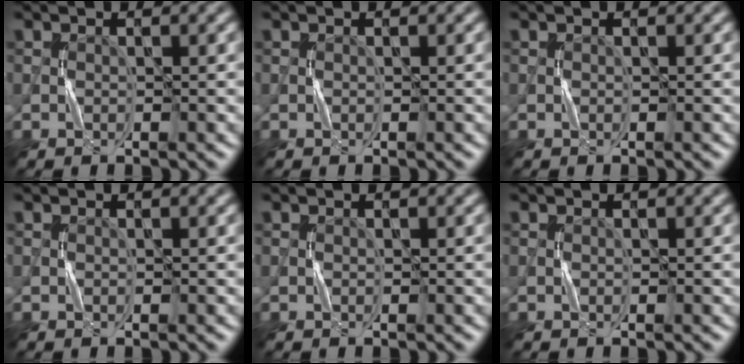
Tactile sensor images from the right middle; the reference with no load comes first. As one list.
[{"total": 0.0}, {"total": 0.0}, {"total": 0.0}, {"total": 0.0}, {"total": 0.0}]